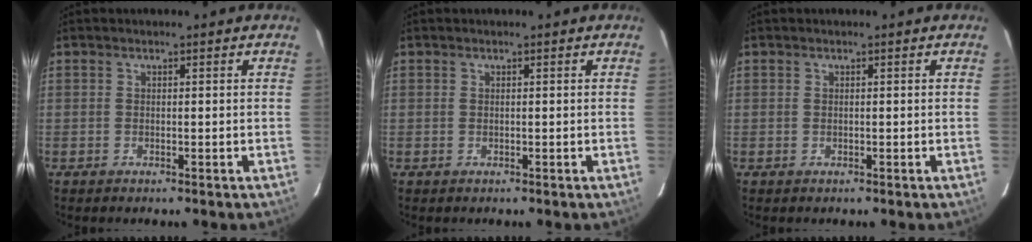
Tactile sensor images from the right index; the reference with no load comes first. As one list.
[{"total": 0.0}, {"total": 0.0}]